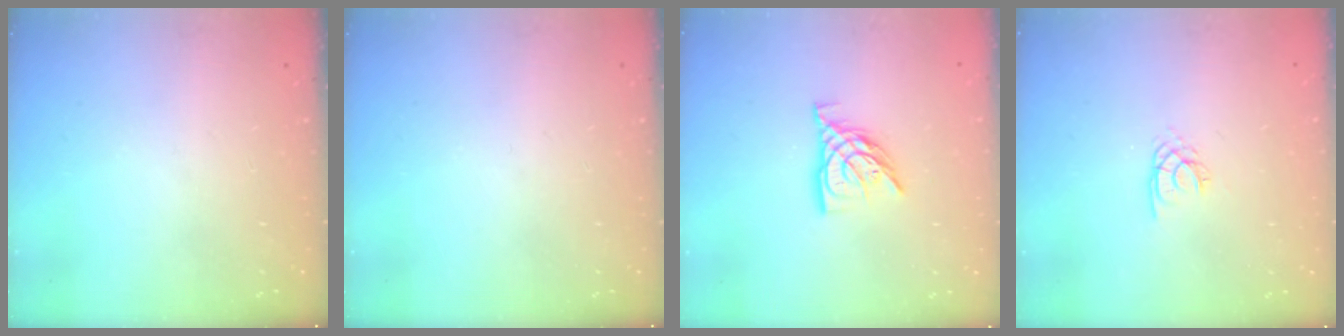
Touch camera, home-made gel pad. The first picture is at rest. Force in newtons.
{"total": 0.0}
{"total": 9.2, "press": 9.1, "slide": 0.9}
{"total": 2.0, "press": 1.9, "slide": 0.4}